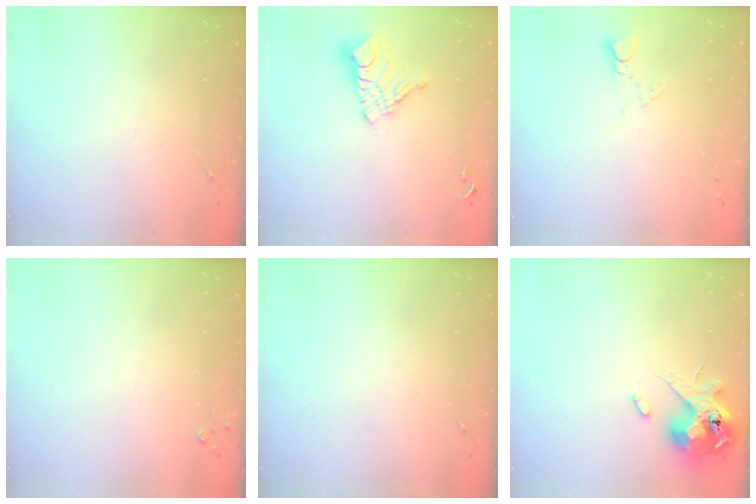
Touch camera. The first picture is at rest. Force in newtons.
{"total": 12.1, "press": 12.0, "slide": 1.1}
{"total": 4.1, "press": 4.1, "slide": 0.4}
{"total": 2.7, "press": 2.7, "slide": 0.3}
{"total": 0.0}
{"total": 12.7, "press": 12.5, "slide": 2.1}